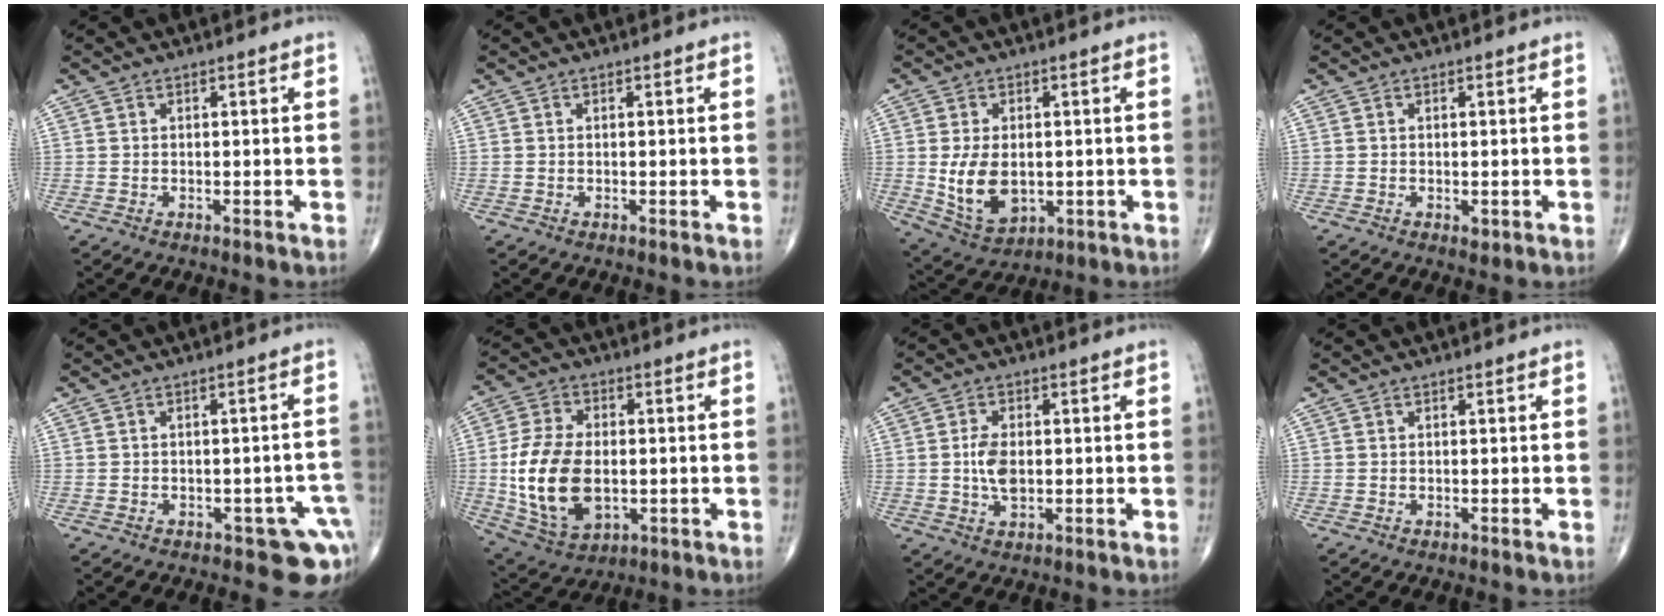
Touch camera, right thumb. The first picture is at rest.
{"total": 0.0}
{"total": 10.2, "force": [-0.6, 6.6, 7.7], "torque": [-0.125, -0.009, 0.008]}
{"total": 1.0, "force": [-0.2, 0.5, 0.8], "torque": [-0.008, -0.003, -0.003]}
{"total": 7.1, "force": [-3.4, 3.6, 5.1], "torque": [-0.026, 0.018, -0.037]}
{"total": 16.3, "force": [-1.4, 9.9, 12.8], "torque": [-0.244, -0.004, -0.011]}
{"total": 5.2, "force": [0.0, 3.0, 4.2], "torque": [-0.079, -0.001, -0.001]}
{"total": 0.0}